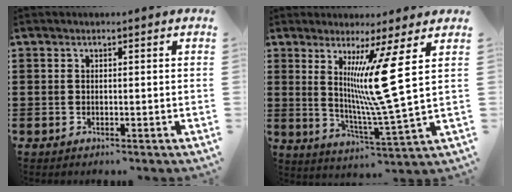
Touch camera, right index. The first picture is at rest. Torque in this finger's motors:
{"motor_torque": [1.40, 0.62, 0.51, 0.16]}